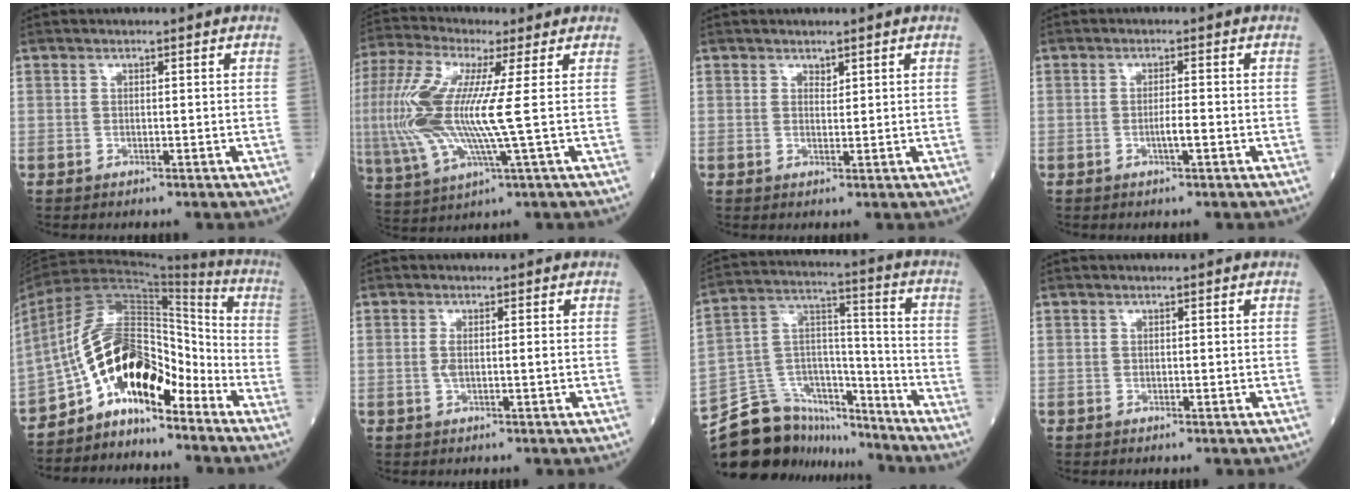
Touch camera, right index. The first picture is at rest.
{"total": 15.4, "force": [0.6, 1.8, 15.3], "torque": [-0.355, -0.001, 0.007]}
{"total": 1.0, "force": [0.8, 0.6, 0.4], "torque": [-0.003, -0.004, 0.012]}
{"total": 2.2, "force": [-0.7, 0.1, 2.0], "torque": [-0.036, 0.000, -0.014]}
{"total": 12.8, "force": [-8.0, 5.1, 8.5], "torque": [-0.158, 0.041, -0.146]}
{"total": 1.8, "force": [-0.1, 0.3, 1.7], "torque": [-0.038, -0.001, -0.001]}
{"total": 18.1, "force": [-16.3, 6.8, 4.0], "torque": [-0.071, 0.061, -0.268]}
{"total": 0.0}